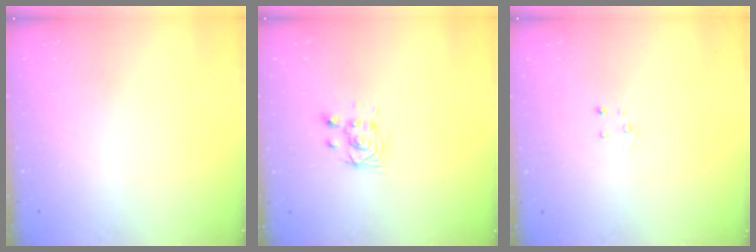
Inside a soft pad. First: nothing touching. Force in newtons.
{"total": 3.5, "press": 3.5, "slide": 0.2}
{"total": 2.5, "press": 2.5, "slide": 0.2}